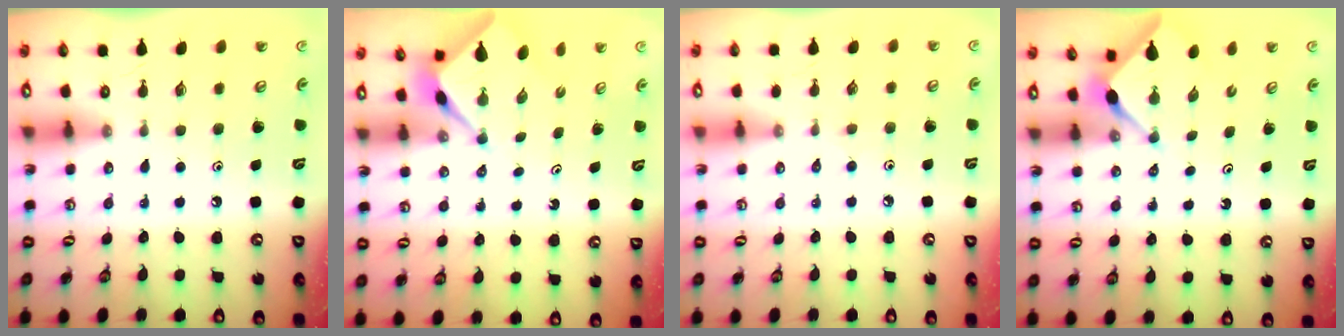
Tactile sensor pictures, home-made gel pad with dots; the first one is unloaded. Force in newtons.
{"total": 2.6, "press": 2.6, "slide": 0.2}
{"total": 2.9, "press": 2.8, "slide": 0.6}
{"total": 2.9, "press": 2.8, "slide": 0.5}